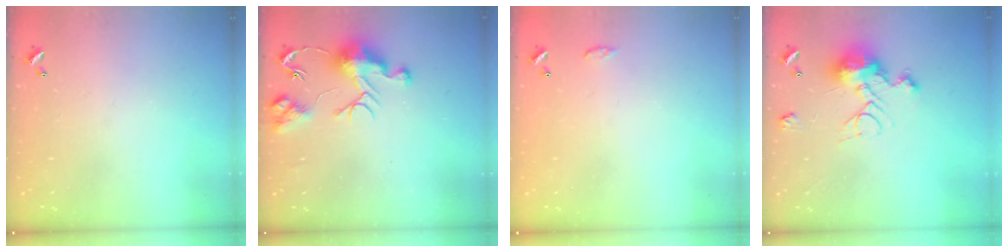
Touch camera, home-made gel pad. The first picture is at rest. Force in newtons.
{"total": 9.4, "press": 9.4, "slide": 0.7}
{"total": 3.0, "press": 3.0, "slide": 0.5}
{"total": 18.1, "press": 18.1, "slide": 0.6}